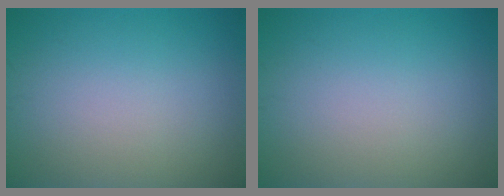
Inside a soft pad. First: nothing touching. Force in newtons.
{"total": 0.0}